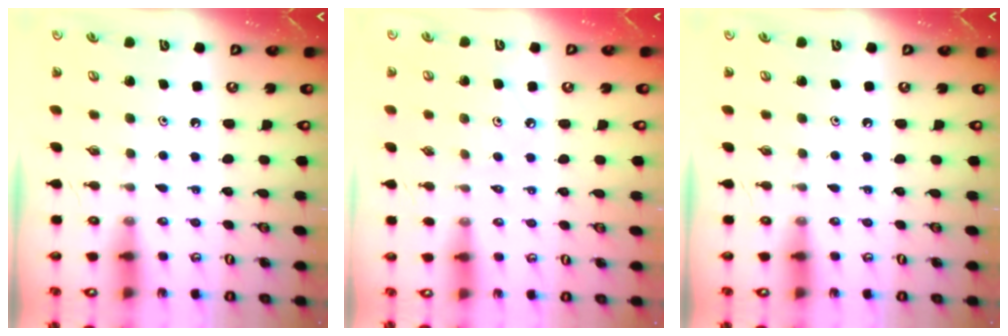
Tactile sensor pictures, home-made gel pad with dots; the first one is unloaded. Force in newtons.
{"total": 2.8, "press": 2.7, "slide": 0.5}
{"total": 0.0}